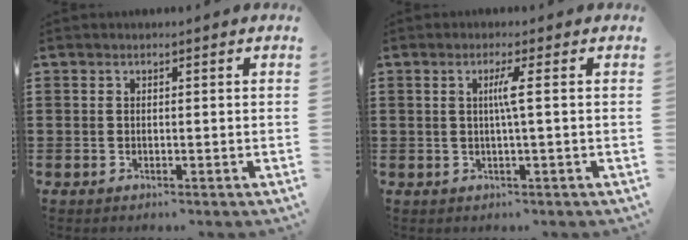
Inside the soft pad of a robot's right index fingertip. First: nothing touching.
{"total": 2.7, "force": [0.2, -0.5, 2.6], "torque": [-0.050, -0.005, -0.002]}